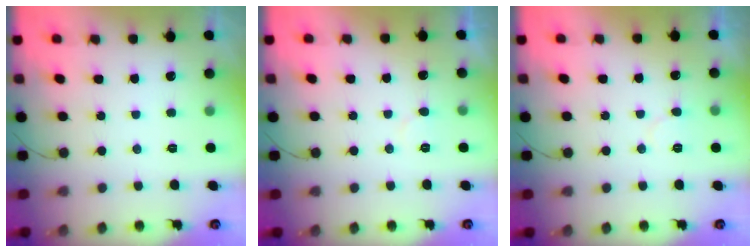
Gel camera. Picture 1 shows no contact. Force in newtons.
{"total": 3.1, "press": 3.1, "slide": 0.2}
{"total": 4.8, "press": 4.8, "slide": 0.4}